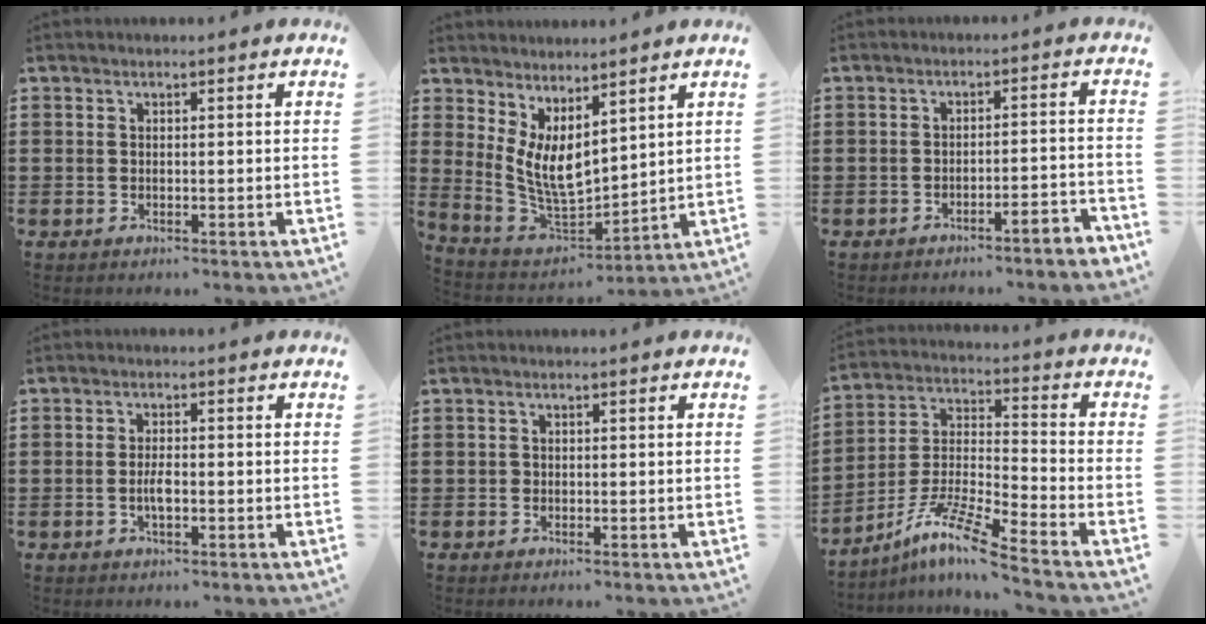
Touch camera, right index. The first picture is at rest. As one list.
[{"total": 6.2, "force": [2.4, 3.2, 4.8], "torque": [-0.123, -0.028, 0.041]}, {"total": 3.0, "force": [-2.8, -0.2, 1.2], "torque": [-0.023, -0.001, -0.058]}, {"total": 2.8, "force": [-0.8, 1.0, 2.5], "torque": [-0.055, 0.000, -0.016]}, {"total": 0.5, "force": [-0.2, 0.5, 0.1], "torque": [-0.003, 0.003, -0.004]}, {"total": 10.2, "force": [-8.0, 0.3, 6.4], "torque": [-0.138, -0.005, -0.163]}]